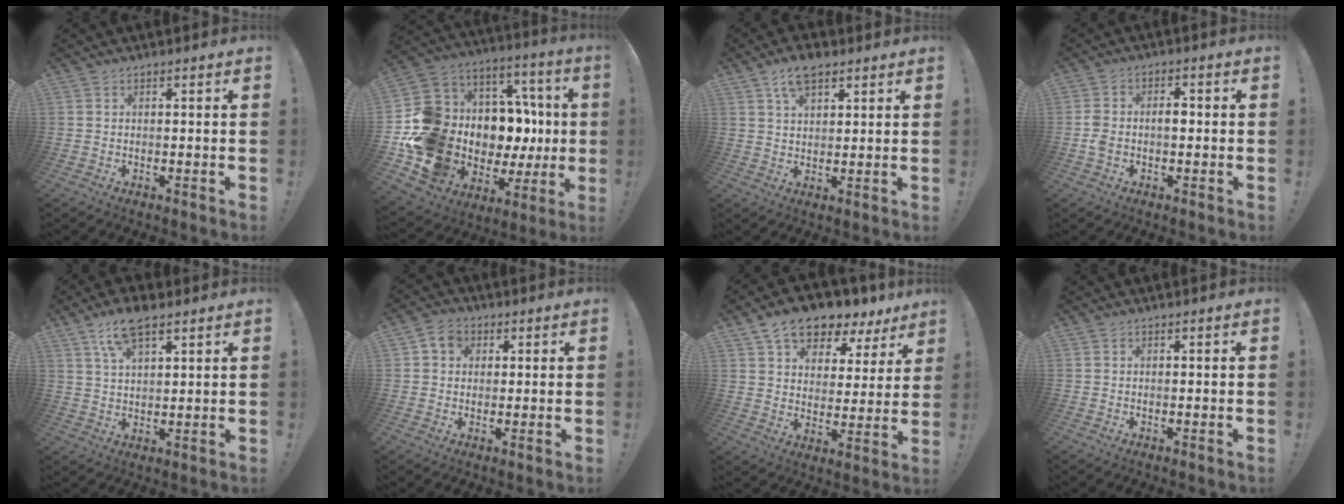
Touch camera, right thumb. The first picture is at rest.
{"total": 17.8, "force": [-2.1, 13.4, 11.5], "torque": [-0.202, -0.042, 0.042]}
{"total": 6.7, "force": [4.1, 3.4, 4.1], "torque": [-0.067, -0.011, 0.074]}
{"total": 5.3, "force": [-1.0, 3.4, 4.0], "torque": [-0.076, 0.010, -0.023]}
{"total": 9.0, "force": [5.6, 3.5, 6.1], "torque": [-0.104, -0.016, 0.101]}
{"total": 4.8, "force": [1.6, 4.1, 2.0], "torque": [-0.022, 0.000, 0.027]}
{"total": 11.8, "force": [9.0, 5.7, 5.0], "torque": [-0.078, -0.065, 0.165]}
{"total": 0.0}